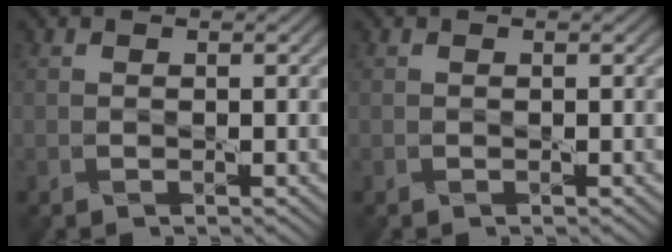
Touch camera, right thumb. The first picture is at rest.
{"total": 0.0}